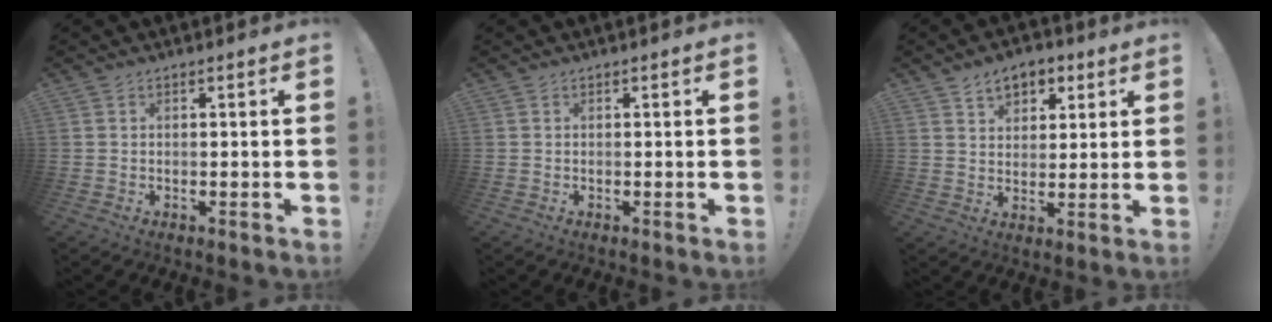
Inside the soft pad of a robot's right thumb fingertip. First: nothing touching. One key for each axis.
{"total": 0.0}
{"total": 7.9, "fx": 4.5, "fy": 5.5, "fz": 3.5, "tx": -0.042, "ty": -0.020, "tz": 0.081}